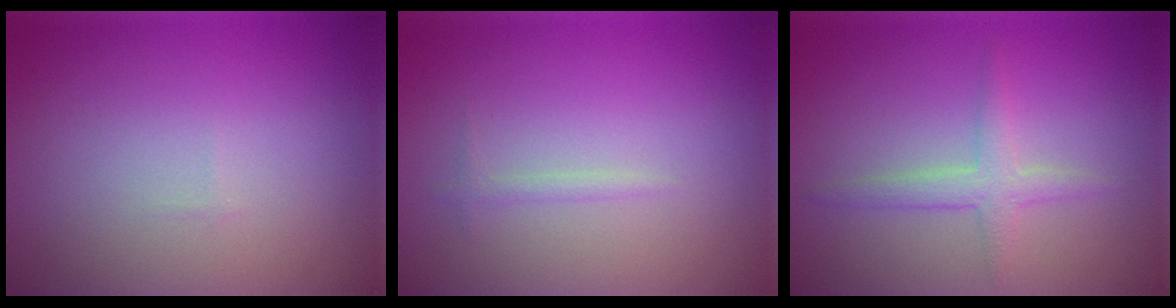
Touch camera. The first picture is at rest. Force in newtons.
{"total": 0.7, "press": 0.7, "slide": 0.1}
{"total": 2.2, "press": 2.2, "slide": 0.1}